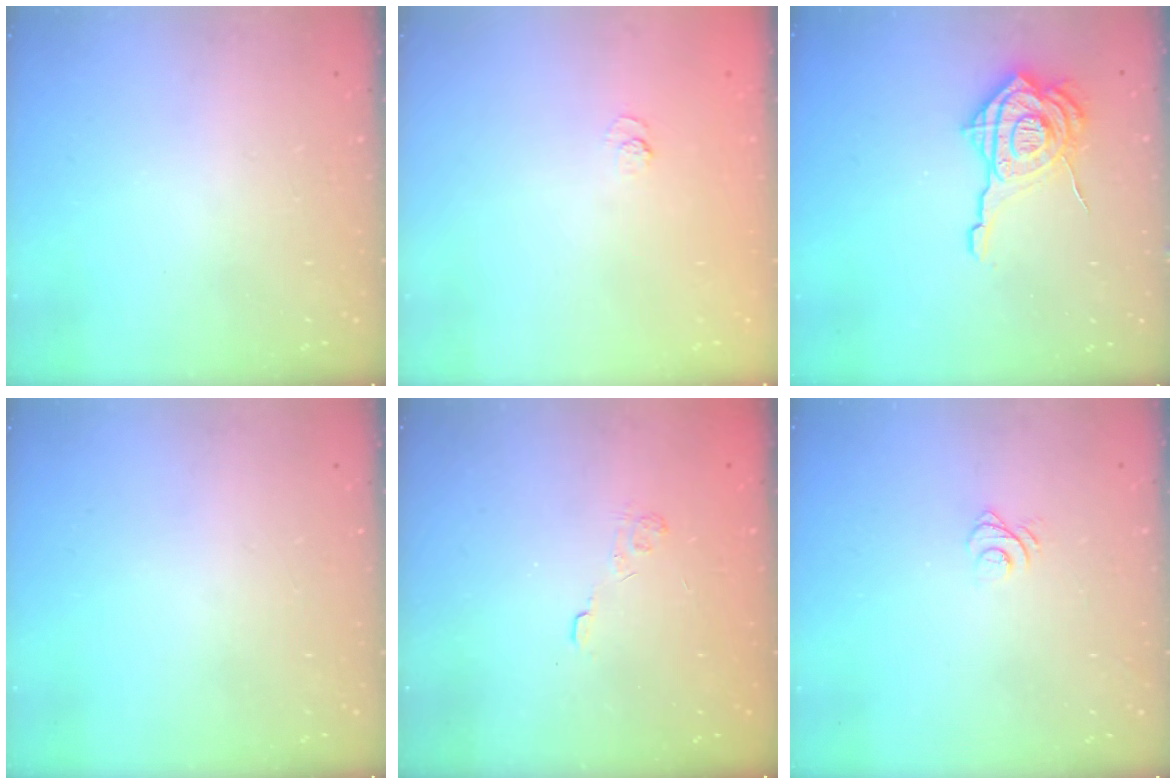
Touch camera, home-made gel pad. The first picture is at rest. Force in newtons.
{"total": 2.0, "press": 1.5, "slide": 1.3}
{"total": 15.4, "press": 15.3, "slide": 1.5}
{"total": 0.0}
{"total": 2.3, "press": 1.8, "slide": 1.4}
{"total": 6.7, "press": 6.7, "slide": 0.5}